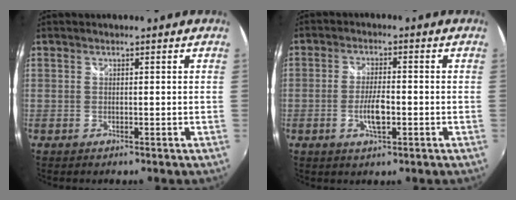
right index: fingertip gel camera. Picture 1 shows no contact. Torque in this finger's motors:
{"motor_torque": [0.93, 0.36, 0.46, 0.08]}